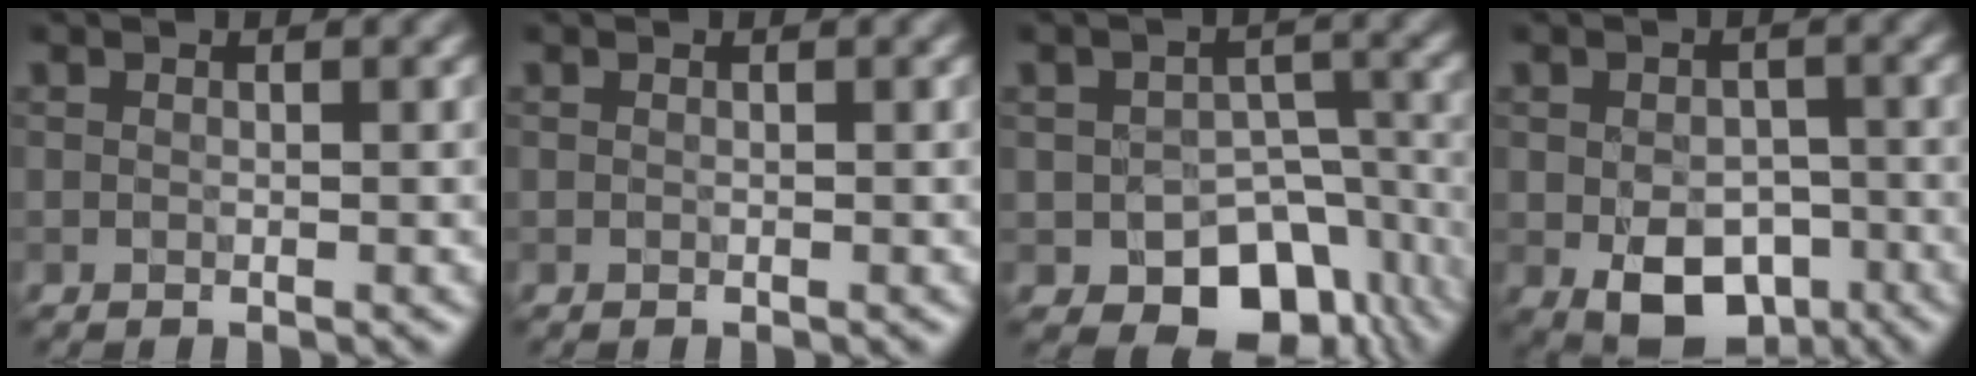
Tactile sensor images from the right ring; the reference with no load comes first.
{"total": 0.0}
{"total": 9.3, "force": [-3.9, 6.3, 5.6], "torque": [-0.069, -0.024, -0.040]}
{"total": 6.8, "force": [-2.3, 4.4, 4.6], "torque": [-0.082, -0.012, -0.030]}